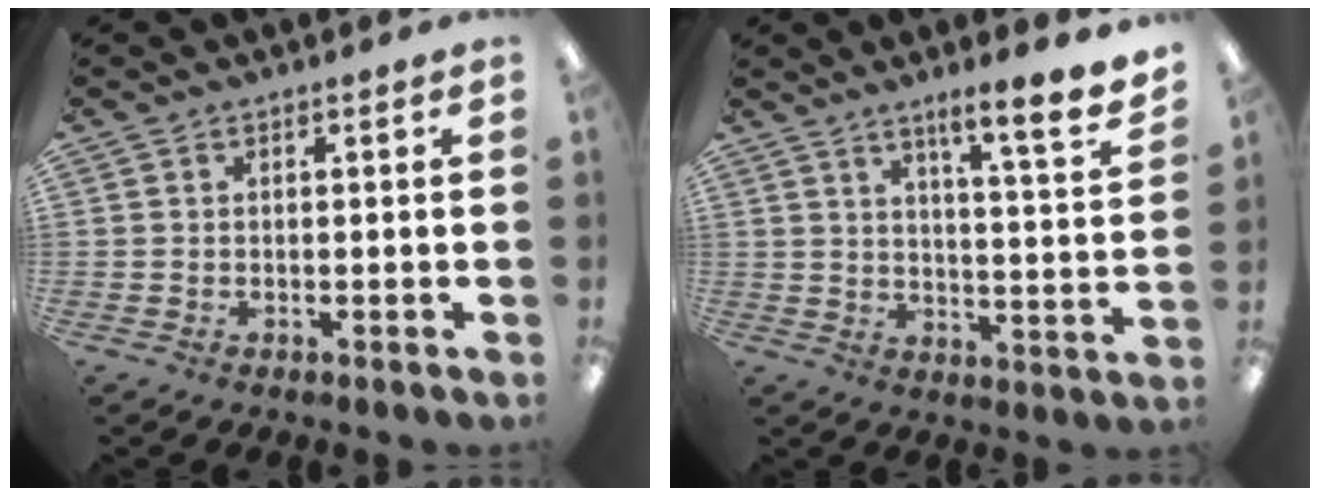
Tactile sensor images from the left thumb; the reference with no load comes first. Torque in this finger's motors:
{"motor_torque": [0.38, 0.12, 1.05, -1.05, 0.24]}